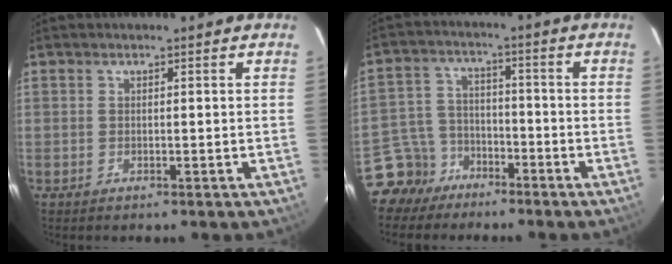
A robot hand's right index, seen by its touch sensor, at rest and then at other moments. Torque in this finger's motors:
{"motor_torque": [-1.15, -0.88, -1.05, -0.21]}